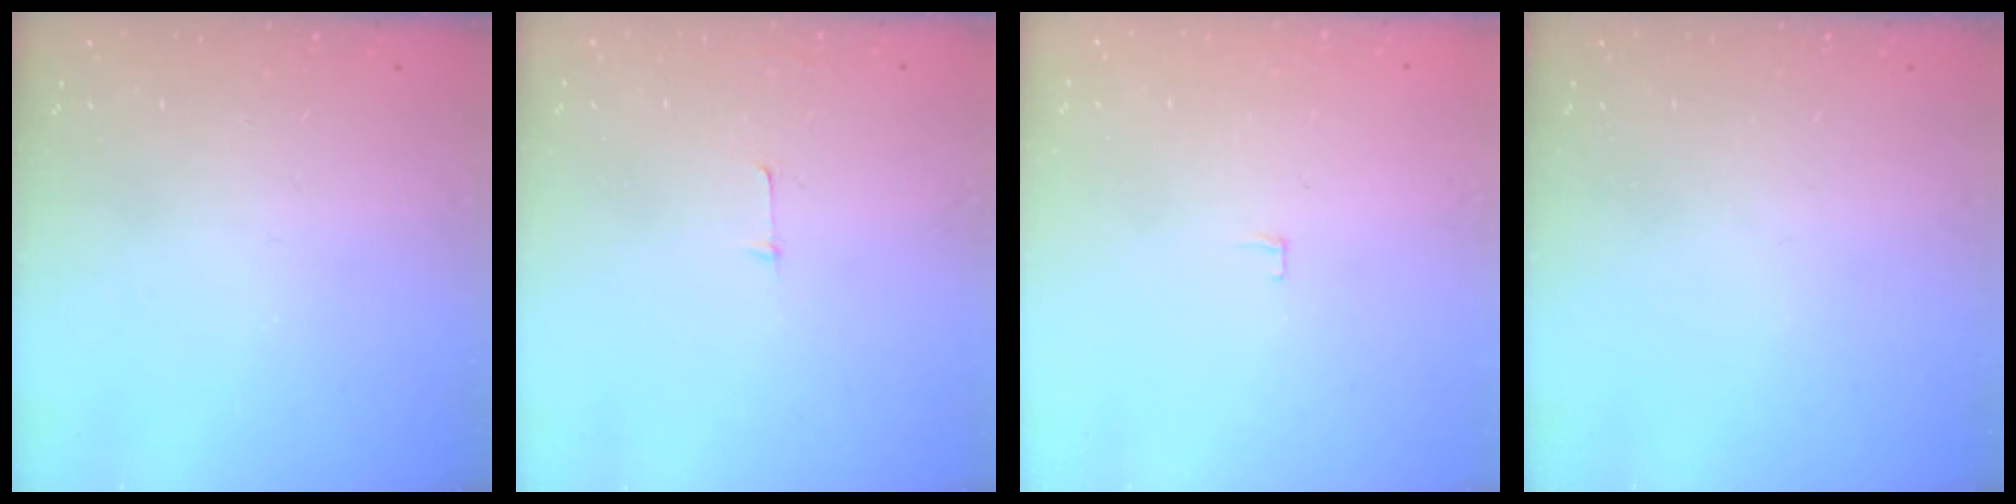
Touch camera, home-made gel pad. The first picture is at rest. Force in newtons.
{"total": 3.7, "press": 3.7, "slide": 0.3}
{"total": 3.8, "press": 3.8, "slide": 0.3}
{"total": 0.0}